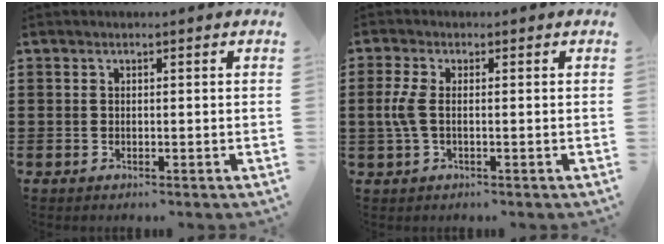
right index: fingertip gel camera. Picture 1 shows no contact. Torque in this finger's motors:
{"motor_torque": [0.14, 0.02, 0.23, 0.09]}